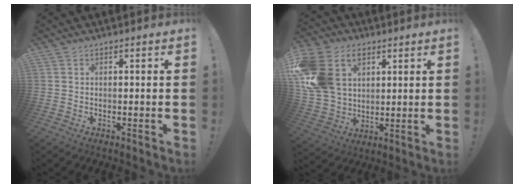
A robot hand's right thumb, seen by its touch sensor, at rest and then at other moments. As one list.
[{"total": 18.7, "force": [6.6, 13.8, 10.7], "torque": [-0.209, -0.019, 0.128]}]